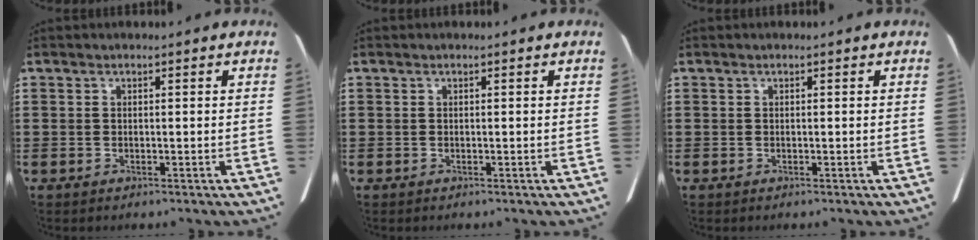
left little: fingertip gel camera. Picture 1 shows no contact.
{"total": 0.0}
{"total": 0.0}